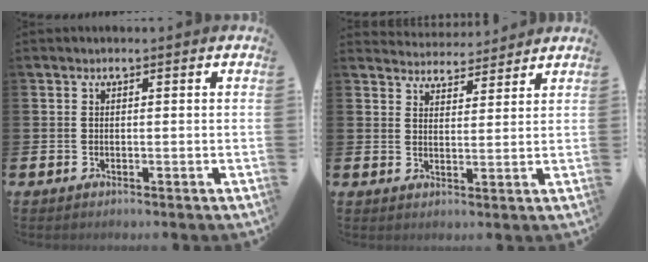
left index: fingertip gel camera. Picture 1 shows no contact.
{"total": 4.0, "force": [3.9, 0.6, -0.4], "torque": [-0.002, -0.026, 0.071]}